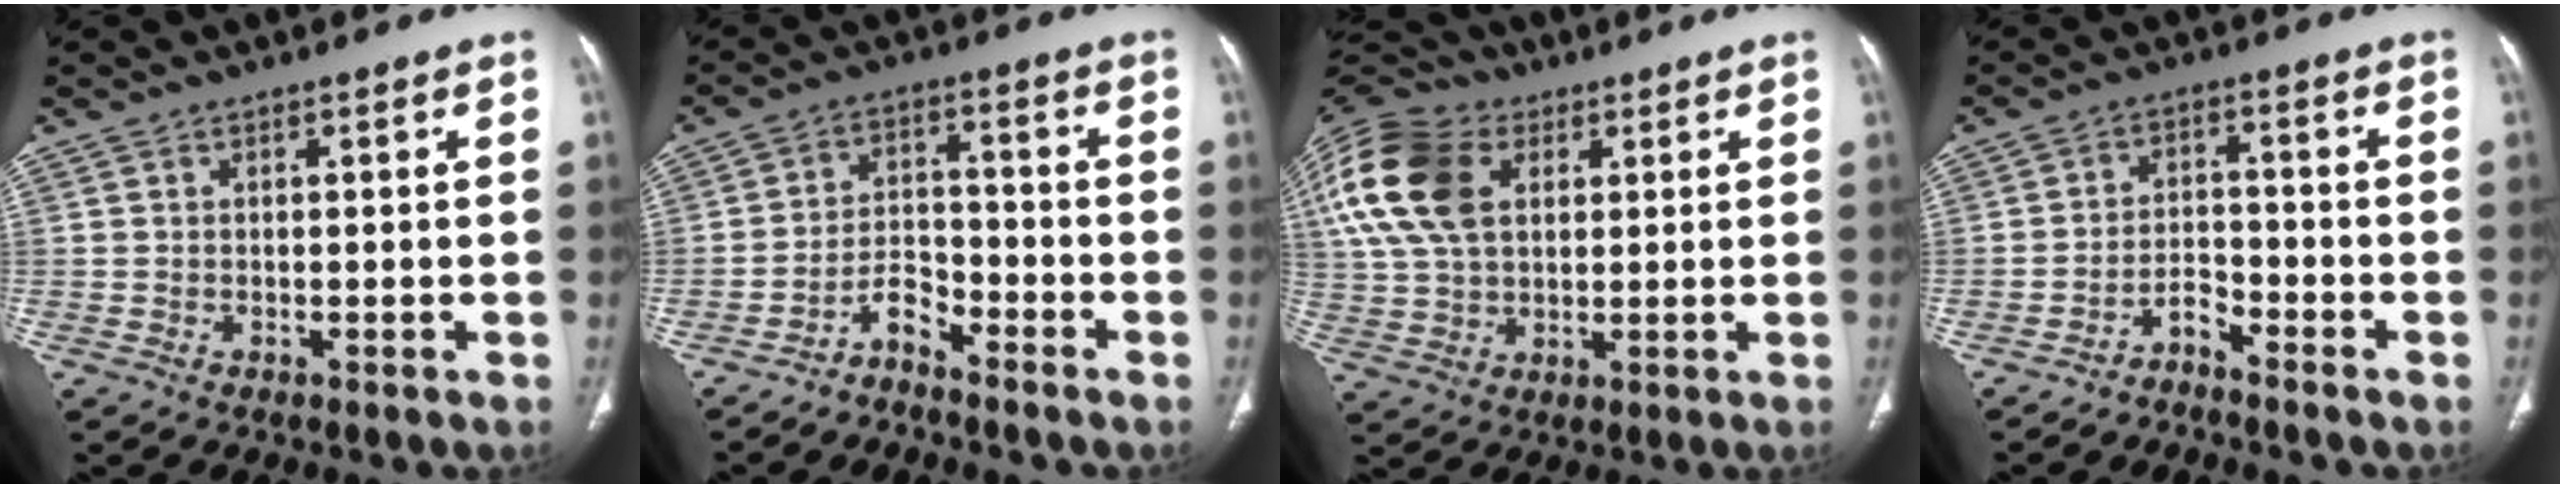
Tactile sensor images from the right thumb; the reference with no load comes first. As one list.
[{"total": 4.7, "force": [-4.2, 1.5, 1.6], "torque": [-0.024, 0.042, -0.081]}, {"total": 19.6, "force": [5.8, 13.6, 12.8], "torque": [-0.274, 0.017, 0.106]}, {"total": 3.4, "force": [-3.2, 0.8, 0.8], "torque": [-0.015, 0.032, -0.059]}]